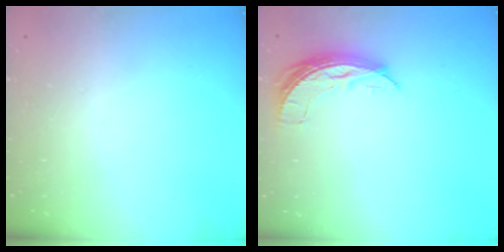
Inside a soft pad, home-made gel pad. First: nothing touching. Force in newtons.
{"total": 6.8, "press": 6.8, "slide": 0.4}